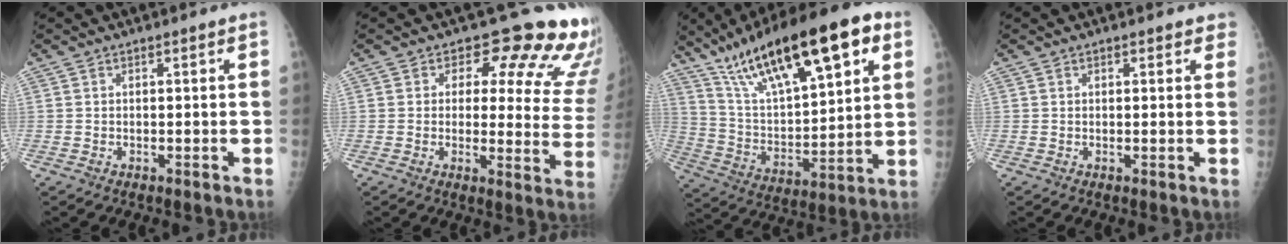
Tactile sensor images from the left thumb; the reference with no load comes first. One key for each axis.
{"total": 15.9, "fx": 12.1, "fy": 6.7, "fz": 7.9, "tx": -0.029, "ty": -0.082, "tz": 0.112}
{"total": 26.6, "fx": 14.4, "fy": 8.8, "fz": 20.5, "tx": -0.315, "ty": -0.019, "tz": 0.252}
{"total": 2.0, "fx": 1.3, "fy": 1.2, "fz": 1.0, "tx": 0.009, "ty": -0.002, "tz": 0.010}